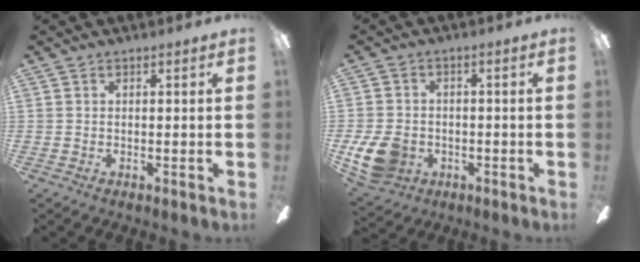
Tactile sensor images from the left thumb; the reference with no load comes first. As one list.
[{"total": 9.8, "force": [-3.1, 7.6, 5.4], "torque": [-0.114, 0.016, -0.057]}]